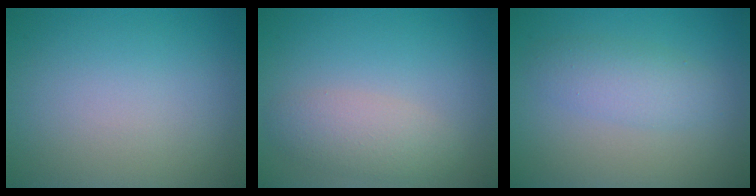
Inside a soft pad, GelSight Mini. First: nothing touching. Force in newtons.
{"total": 3.0, "press": 3.0, "slide": 0.1}
{"total": 2.8, "press": 2.8, "slide": 0.1}